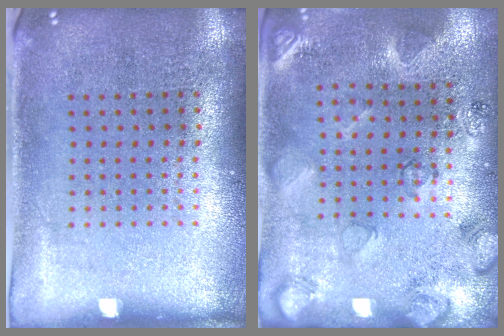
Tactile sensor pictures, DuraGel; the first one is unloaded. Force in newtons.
{"total": 2.1, "press": 1.8, "slide": 1.0}